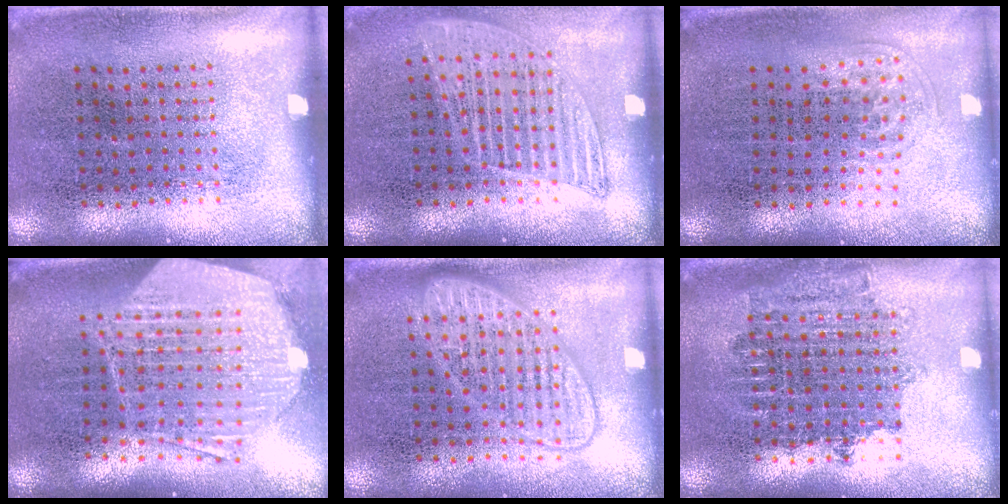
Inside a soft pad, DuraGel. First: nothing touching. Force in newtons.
{"total": 1.2, "press": 1.1, "slide": 0.4}
{"total": 1.0, "press": 0.6, "slide": 0.8}
{"total": 2.3, "press": 1.9, "slide": 1.3}
{"total": 1.8, "press": 1.8, "slide": 0.3}
{"total": 1.6, "press": 1.3, "slide": 0.9}